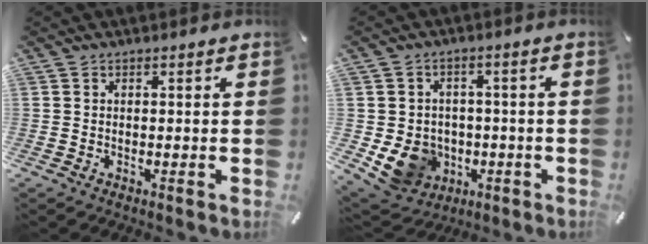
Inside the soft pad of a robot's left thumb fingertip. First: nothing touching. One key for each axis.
{"total": 10.0, "fx": -2.4, "fy": 8.9, "fz": 3.7, "tx": -0.084, "ty": 0.004, "tz": -0.039}